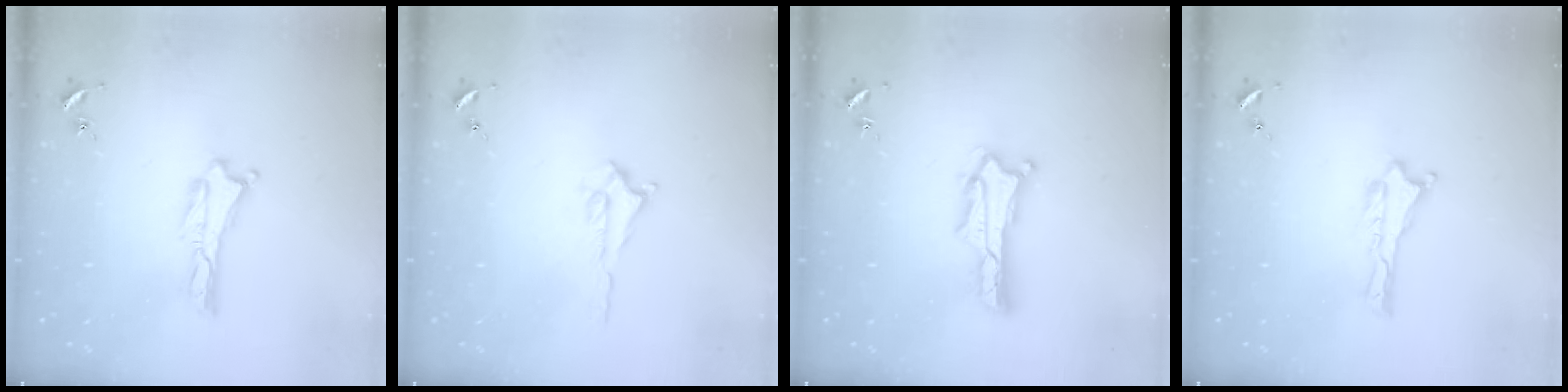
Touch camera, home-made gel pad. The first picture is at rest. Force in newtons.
{"total": 0.7, "press": 0.7, "slide": 0.2}
{"total": 2.0, "press": 2.0, "slide": 0.3}
{"total": 0.0}